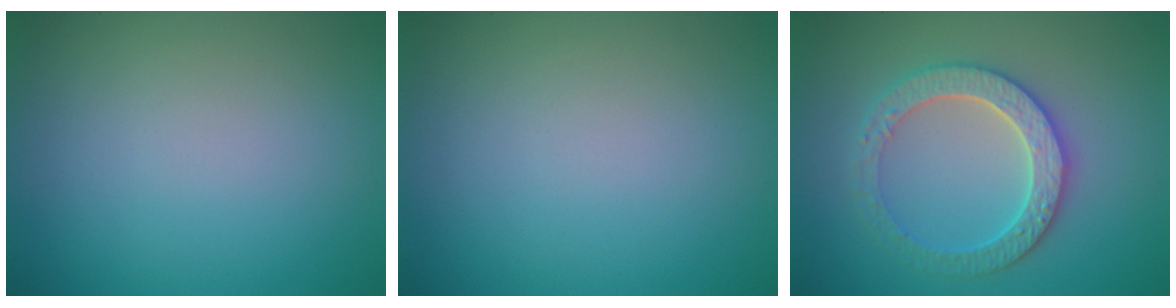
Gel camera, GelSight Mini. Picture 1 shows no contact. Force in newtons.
{"total": 0.0}
{"total": 3.6, "press": 3.5, "slide": 0.4}